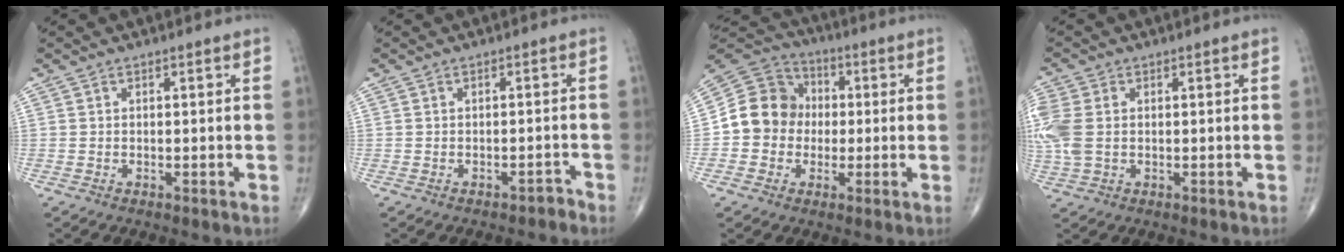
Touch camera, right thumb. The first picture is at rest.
{"total": 1.3, "force": [-1.1, 0.6, 0.3], "torque": [-0.002, 0.011, -0.016]}
{"total": 11.7, "force": [-0.6, 10.7, 4.9], "torque": [-0.060, 0.031, -0.020]}
{"total": 8.4, "force": [0.5, 5.8, 6.1], "torque": [-0.177, 0.010, 0.016]}